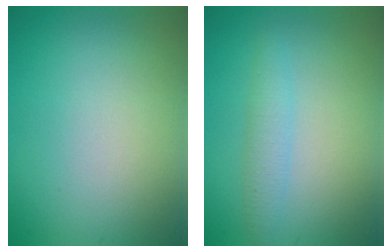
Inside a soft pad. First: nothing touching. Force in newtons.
{"total": 1.9, "press": 1.9, "slide": 0.1}